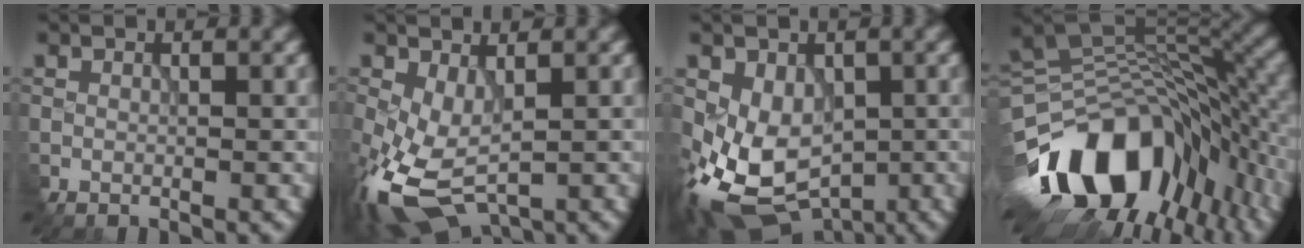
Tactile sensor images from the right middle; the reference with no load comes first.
{"total": 7.1, "force": [-2.2, 3.7, 5.7], "torque": [-0.152, -0.011, -0.038]}
{"total": 8.1, "force": [-2.7, 5.6, 5.2], "torque": [-0.110, -0.020, -0.039]}
{"total": 16.0, "force": [-7.7, 9.7, 10.1], "torque": [-0.186, 0.006, -0.126]}